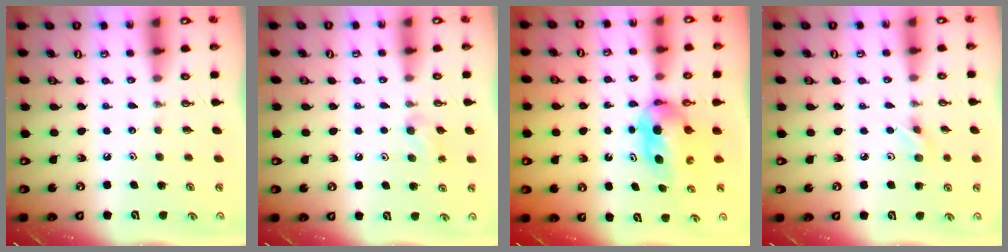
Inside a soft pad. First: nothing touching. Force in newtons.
{"total": 9.9, "press": 6.3, "slide": 7.7}
{"total": 8.6, "press": 4.4, "slide": 7.4}
{"total": 3.9, "press": 3.7, "slide": 1.3}